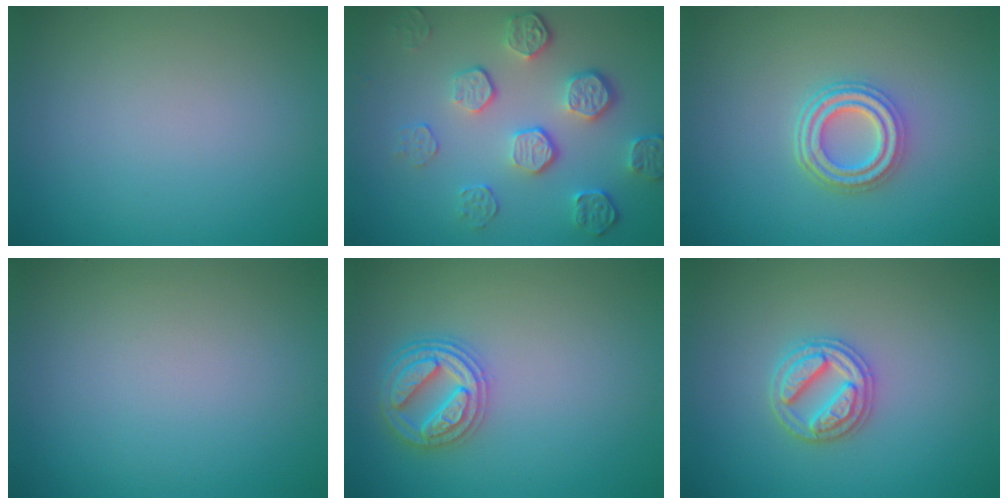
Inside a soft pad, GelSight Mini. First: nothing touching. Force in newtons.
{"total": 5.3, "press": 3.7, "slide": 3.7}
{"total": 4.0, "press": 3.1, "slide": 2.6}
{"total": 0.0}
{"total": 3.9, "press": 3.7, "slide": 1.3}
{"total": 3.0, "press": 2.9, "slide": 0.4}